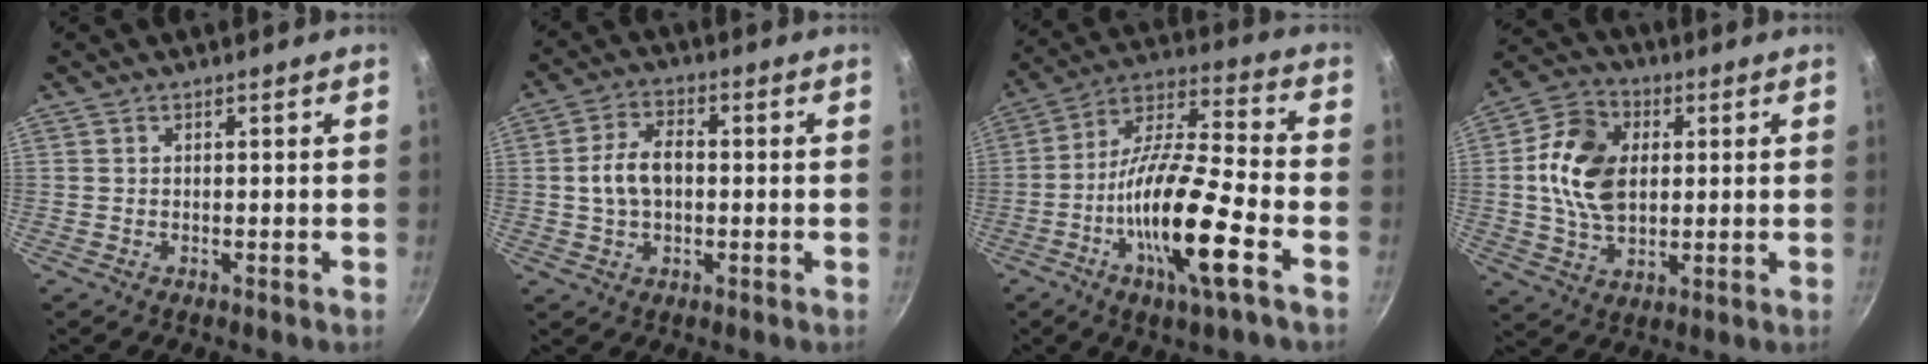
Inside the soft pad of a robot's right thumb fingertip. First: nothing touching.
{"total": 7.9, "force": [0.0, 5.1, 6.0], "torque": [-0.100, 0.018, -0.005]}
{"total": 19.1, "force": [-6.9, 4.2, 17.3], "torque": [-0.309, 0.036, -0.140]}
{"total": 13.8, "force": [1.7, 9.6, 9.8], "torque": [-0.156, 0.005, 0.020]}